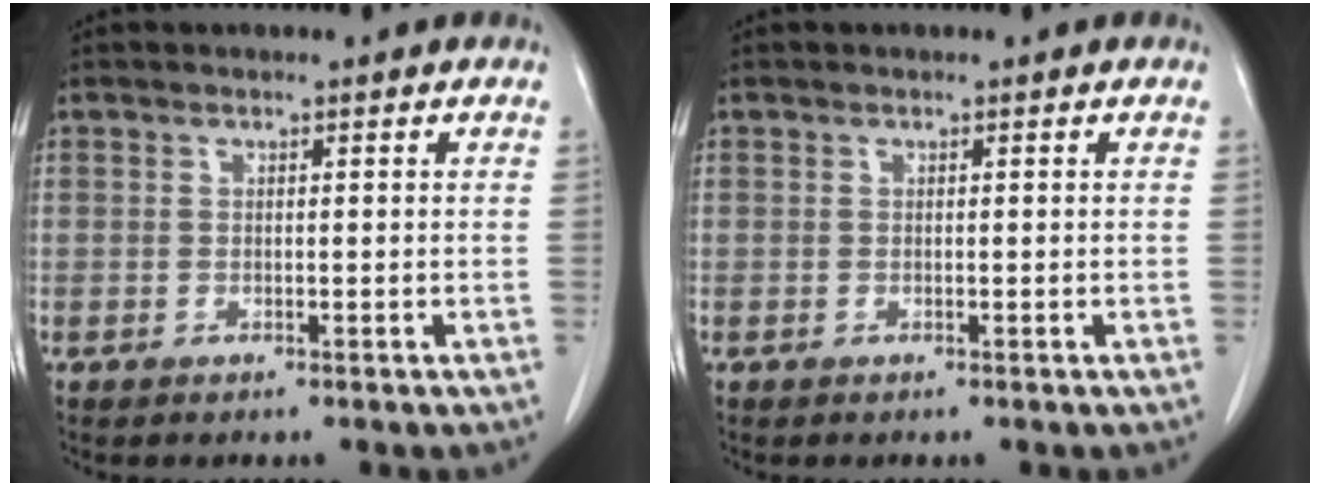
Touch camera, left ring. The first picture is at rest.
{"total": 0.0}